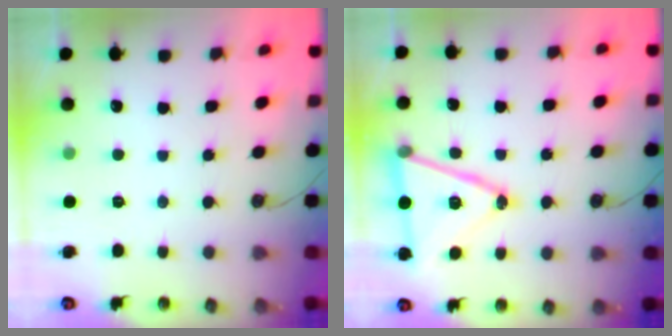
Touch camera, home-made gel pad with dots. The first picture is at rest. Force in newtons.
{"total": 17.2, "press": 16.9, "slide": 3.6}